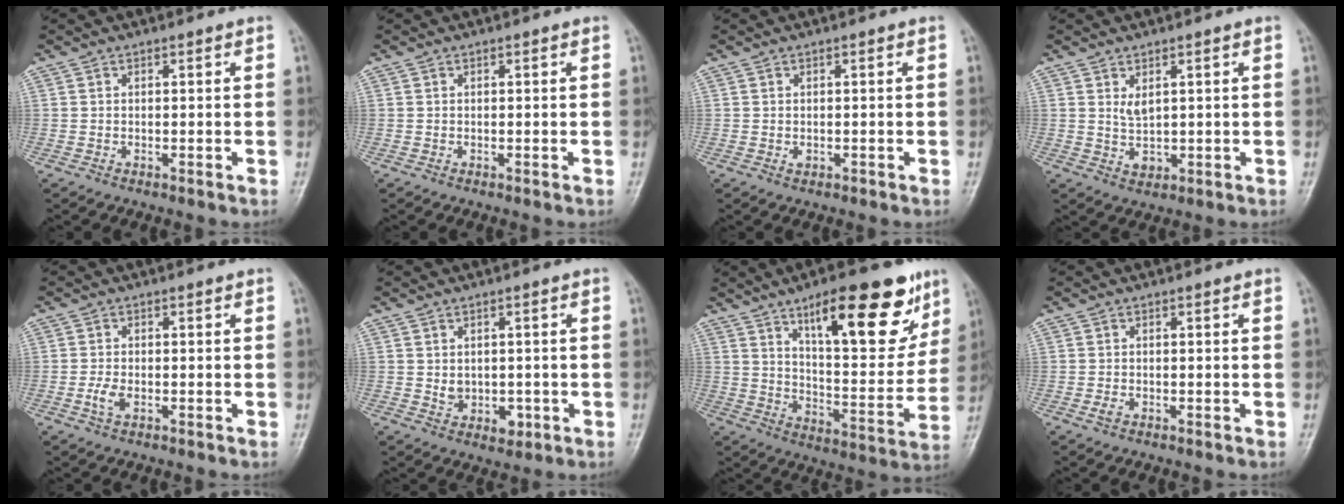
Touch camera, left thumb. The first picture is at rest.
{"total": 0.0}
{"total": 0.8, "force": [-0.2, 0.6, 0.5], "torque": [-0.006, 0.000, -0.001]}
{"total": 3.0, "force": [1.1, 1.8, 2.1], "torque": [-0.031, -0.015, 0.028]}
{"total": 2.4, "force": [-0.8, 1.2, 1.9], "torque": [-0.045, 0.003, -0.018]}
{"total": 4.5, "force": [-0.4, 3.6, 2.7], "torque": [-0.023, -0.002, 0.007]}
{"total": 21.3, "force": [12.1, 7.5, 15.8], "torque": [-0.186, -0.053, 0.190]}
{"total": 1.1, "force": [-0.5, 0.6, 0.7], "torque": [-0.017, 0.000, -0.011]}